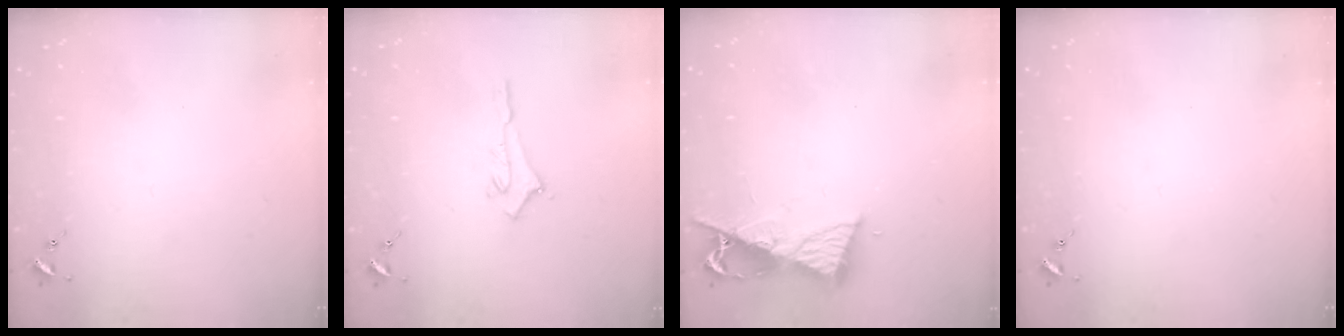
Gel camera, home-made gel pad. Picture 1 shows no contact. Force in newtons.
{"total": 3.2, "press": 3.2, "slide": 0.1}
{"total": 10.8, "press": 10.7, "slide": 1.1}
{"total": 0.0}